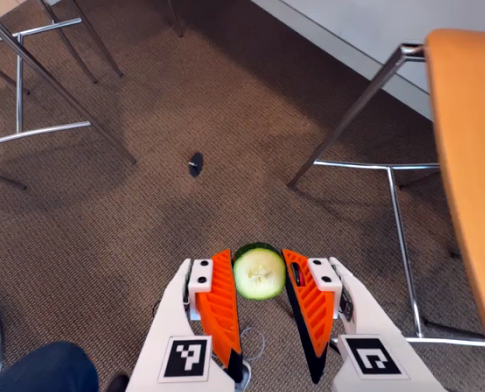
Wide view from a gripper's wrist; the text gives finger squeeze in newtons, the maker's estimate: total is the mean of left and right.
{"total": 7.5, "left": 7.1, "right": 8.0}